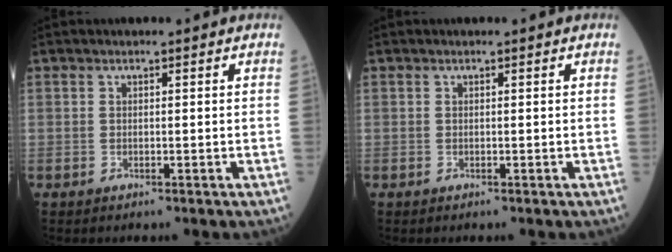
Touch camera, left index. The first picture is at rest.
{"total": 0.0}